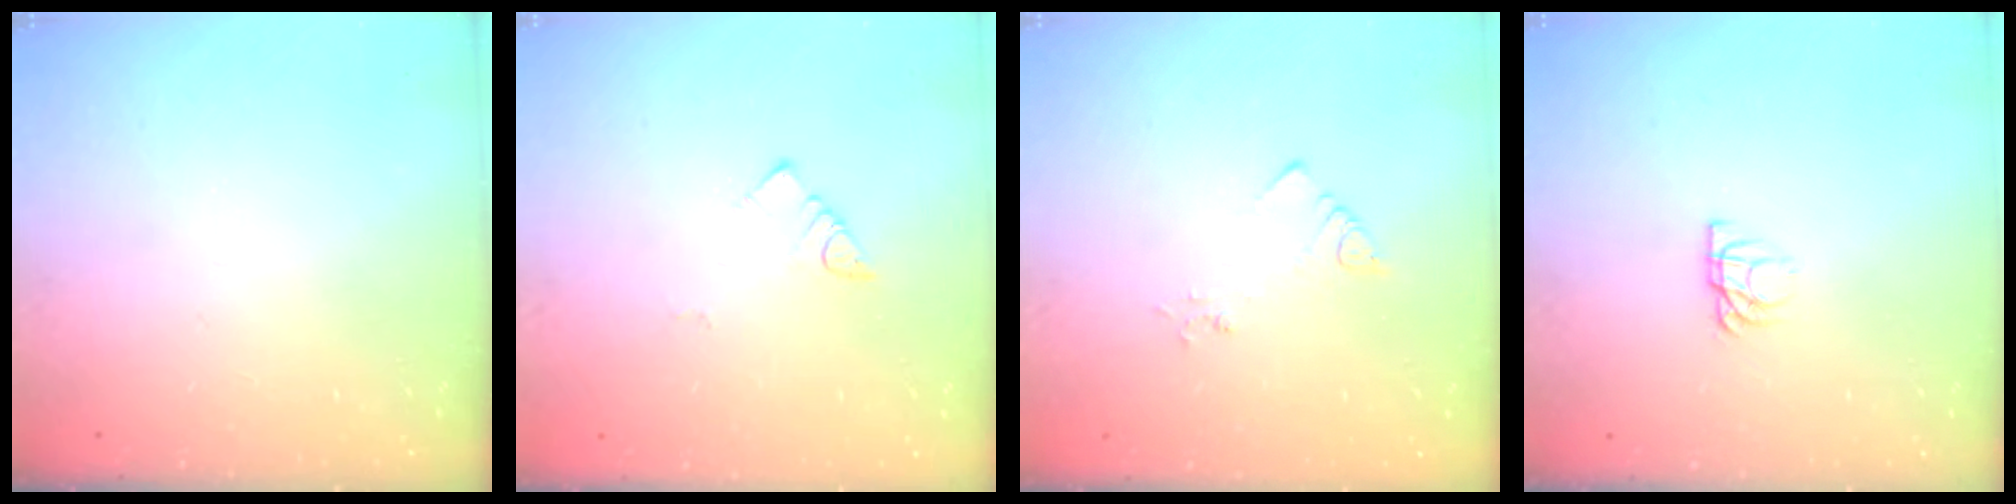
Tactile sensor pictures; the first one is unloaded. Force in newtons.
{"total": 3.0, "press": 3.0, "slide": 0.2}
{"total": 2.4, "press": 2.4, "slide": 0.4}
{"total": 4.1, "press": 4.1, "slide": 0.6}